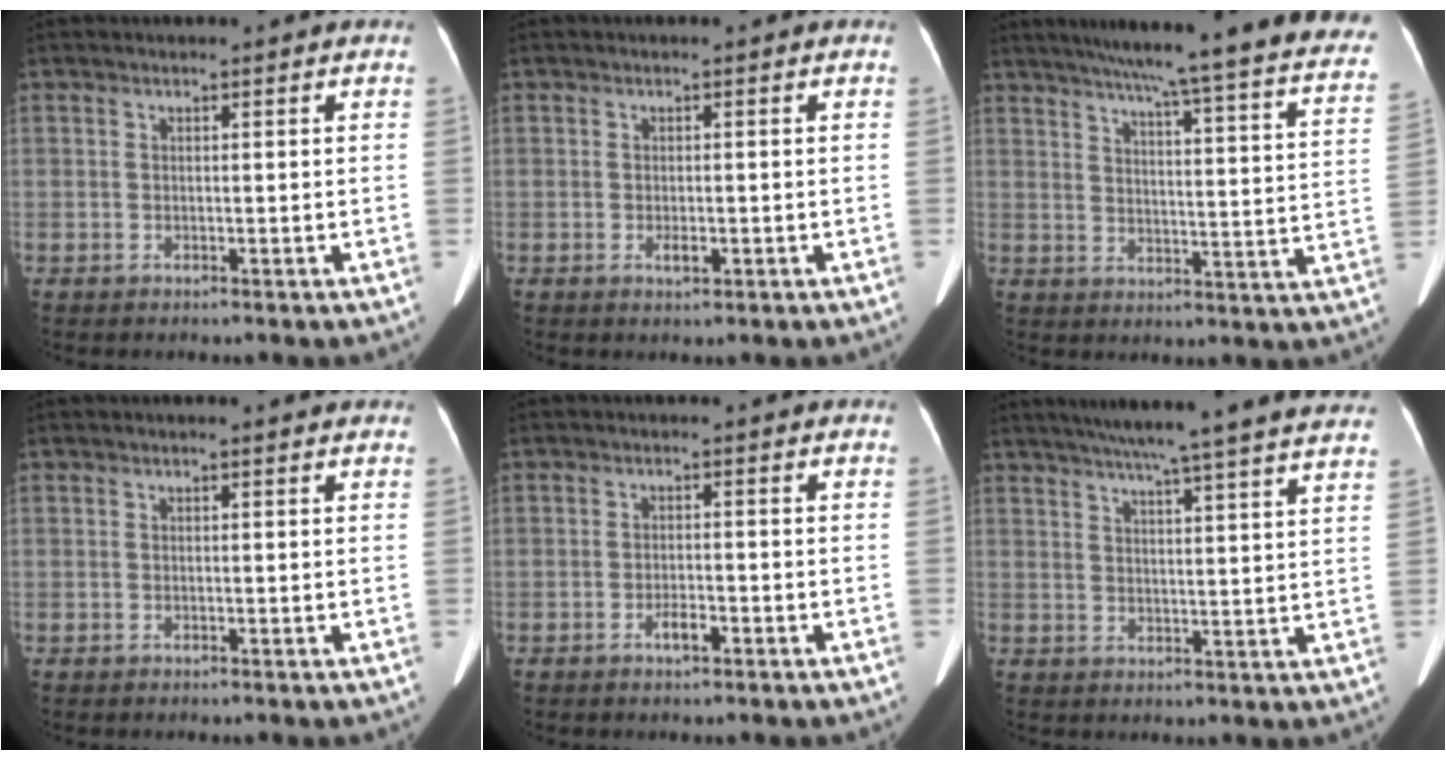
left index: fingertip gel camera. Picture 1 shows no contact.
{"total": 1.4, "force": [-0.5, 0.7, 1.1], "torque": [-0.020, 0.000, -0.008]}
{"total": 29.9, "force": [26.1, 1.0, 14.6], "torque": [-0.185, -0.069, 0.306]}
{"total": 0.7, "force": [0.4, 0.2, 0.5], "torque": [-0.011, 0.006, 0.000]}
{"total": 2.2, "force": [-1.3, 0.7, 1.6], "torque": [-0.028, 0.002, -0.024]}
{"total": 22.1, "force": [19.2, -0.5, 10.8], "torque": [-0.170, -0.009, 0.238]}